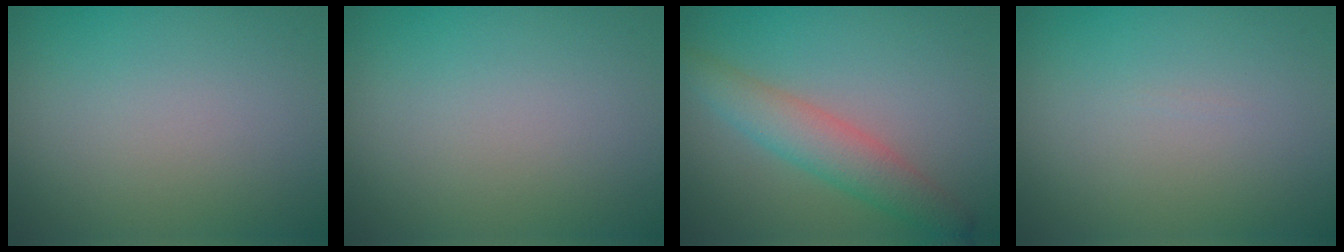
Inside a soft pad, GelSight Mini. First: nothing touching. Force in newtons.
{"total": 0.0}
{"total": 4.0, "press": 4.0, "slide": 0.1}
{"total": 0.0}